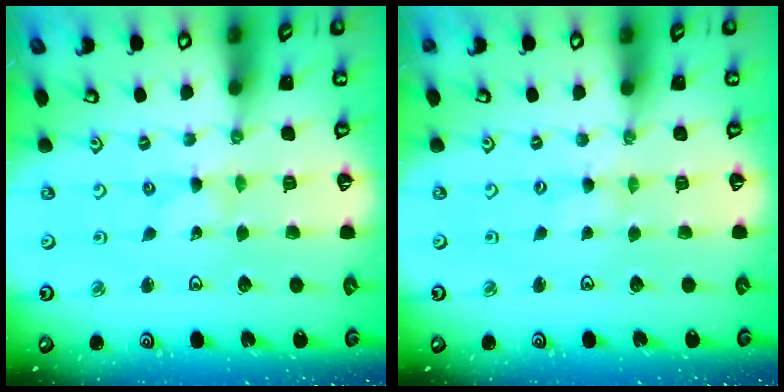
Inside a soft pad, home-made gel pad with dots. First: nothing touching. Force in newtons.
{"total": 0.7, "press": 0.7, "slide": 0.1}